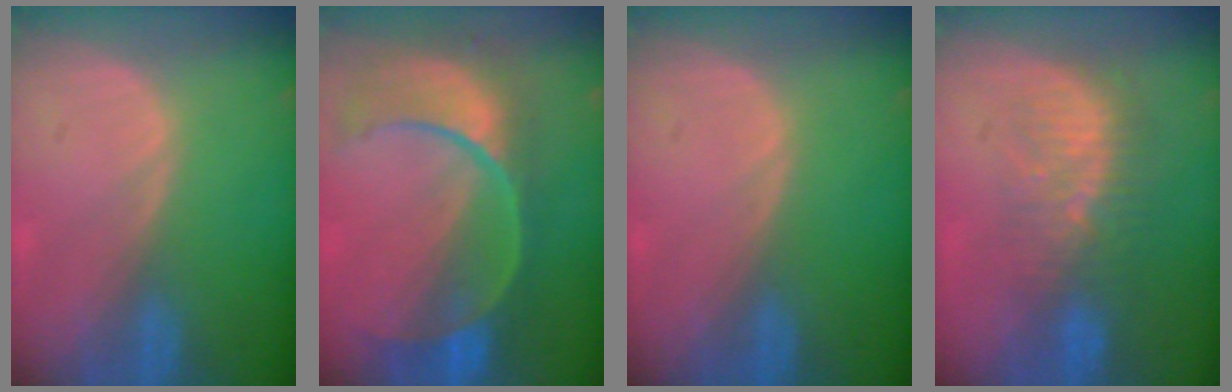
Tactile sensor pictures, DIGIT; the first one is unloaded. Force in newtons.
{"total": 11.2, "press": 9.4, "slide": 6.1}
{"total": 0.0}
{"total": 8.1, "press": 7.6, "slide": 2.6}